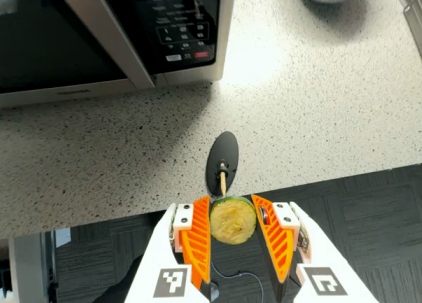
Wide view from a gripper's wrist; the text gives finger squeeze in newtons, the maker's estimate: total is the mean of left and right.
{"total": 9.5, "left": 9.8, "right": 9.2}